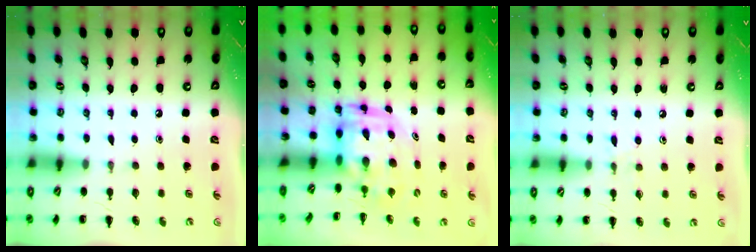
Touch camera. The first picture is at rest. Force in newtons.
{"total": 4.0, "press": 3.9, "slide": 0.8}
{"total": 5.4, "press": 5.1, "slide": 1.7}